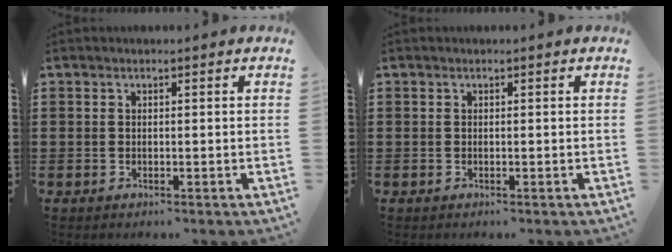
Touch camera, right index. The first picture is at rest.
{"total": 0.0}